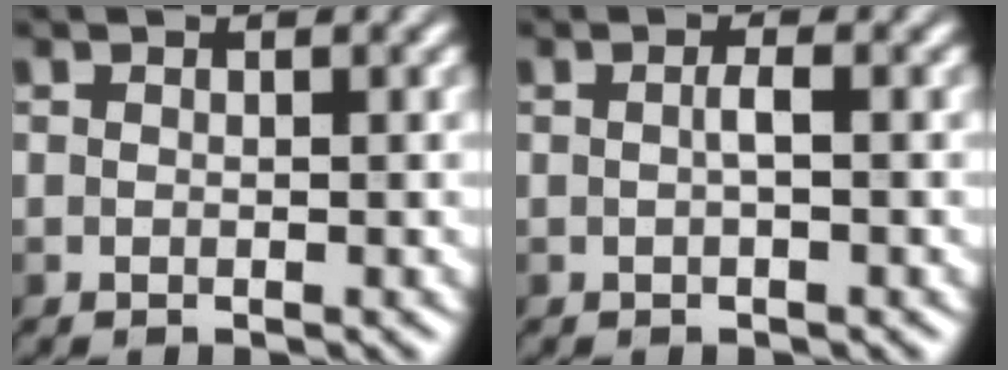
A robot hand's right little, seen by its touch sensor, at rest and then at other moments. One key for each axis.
{"total": 0.7, "fx": -0.2, "fy": -0.2, "fz": 0.7, "tx": -0.016, "ty": 0.007, "tz": -0.002}